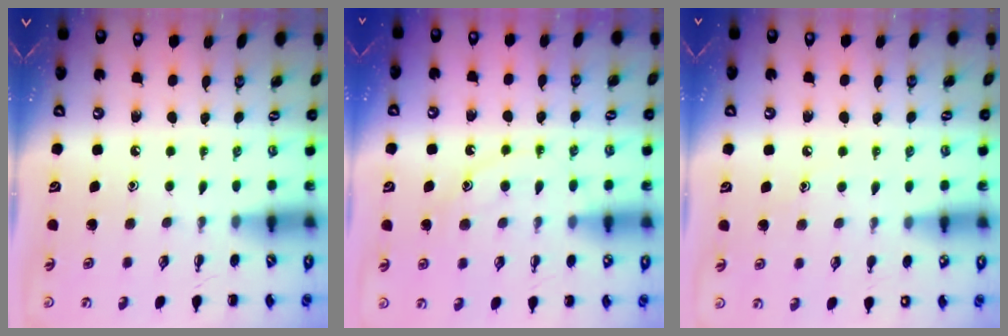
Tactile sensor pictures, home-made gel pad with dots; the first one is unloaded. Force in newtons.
{"total": 12.5, "press": 12.5, "slide": 0.9}
{"total": 6.9, "press": 6.7, "slide": 1.5}